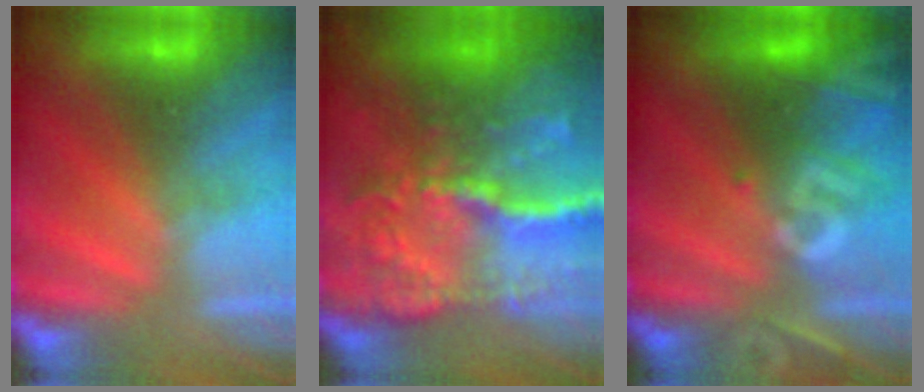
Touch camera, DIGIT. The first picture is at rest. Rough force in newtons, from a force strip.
{"total": 7.6}
{"total": 2.9}